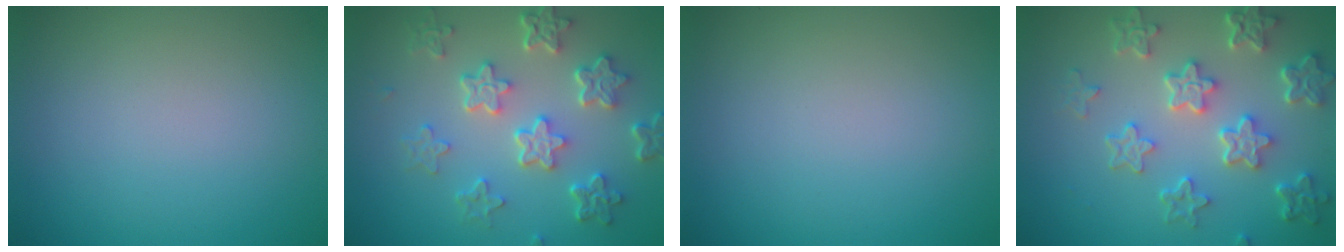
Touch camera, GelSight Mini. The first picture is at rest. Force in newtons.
{"total": 6.0, "press": 4.5, "slide": 4.0}
{"total": 0.0}
{"total": 6.0, "press": 4.7, "slide": 3.9}